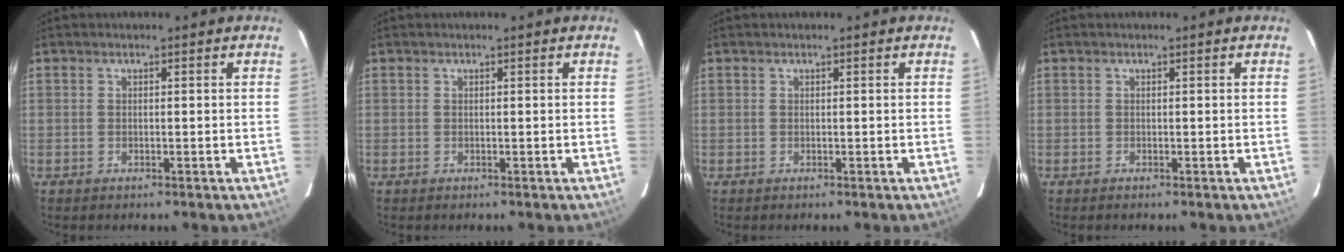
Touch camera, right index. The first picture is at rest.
{"total": 0.0}
{"total": 0.0}
{"total": 0.0}